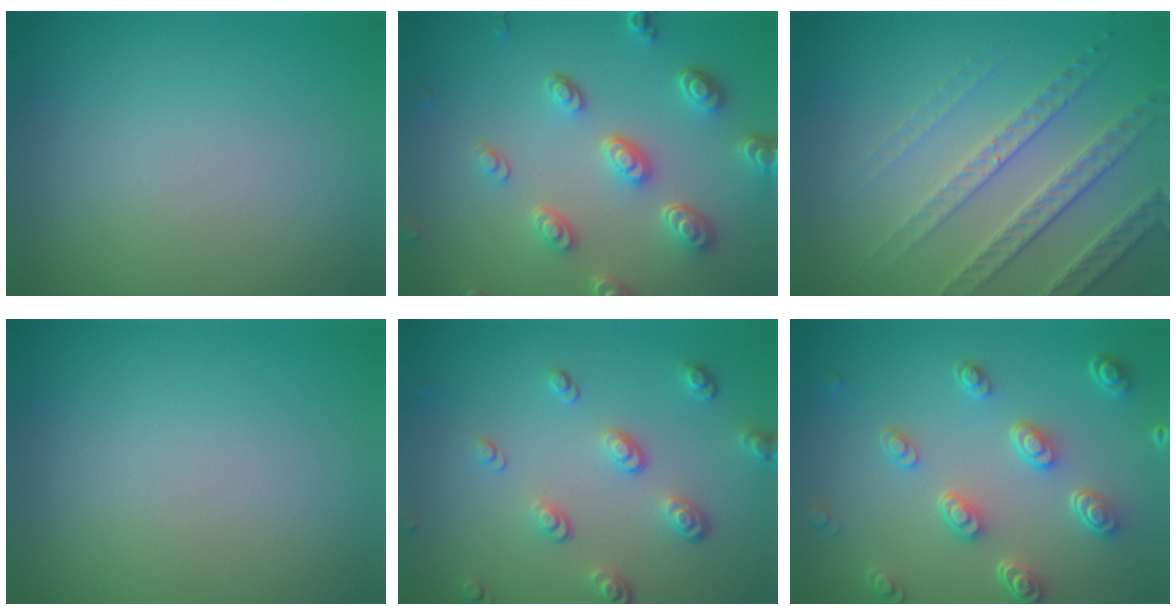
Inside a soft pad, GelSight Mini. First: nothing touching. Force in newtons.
{"total": 5.1, "press": 3.8, "slide": 3.4}
{"total": 3.9, "press": 3.9, "slide": 0.3}
{"total": 0.0}
{"total": 3.2, "press": 2.5, "slide": 2.1}
{"total": 4.8, "press": 3.6, "slide": 3.2}